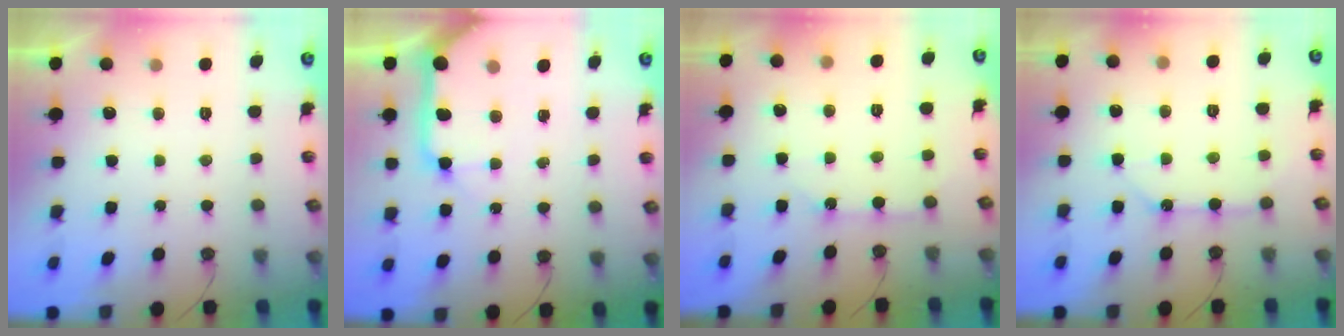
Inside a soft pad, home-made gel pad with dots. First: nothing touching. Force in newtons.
{"total": 13.2, "press": 13.1, "slide": 2.1}
{"total": 6.1, "press": 6.1, "slide": 0.2}
{"total": 9.7, "press": 9.7, "slide": 0.2}